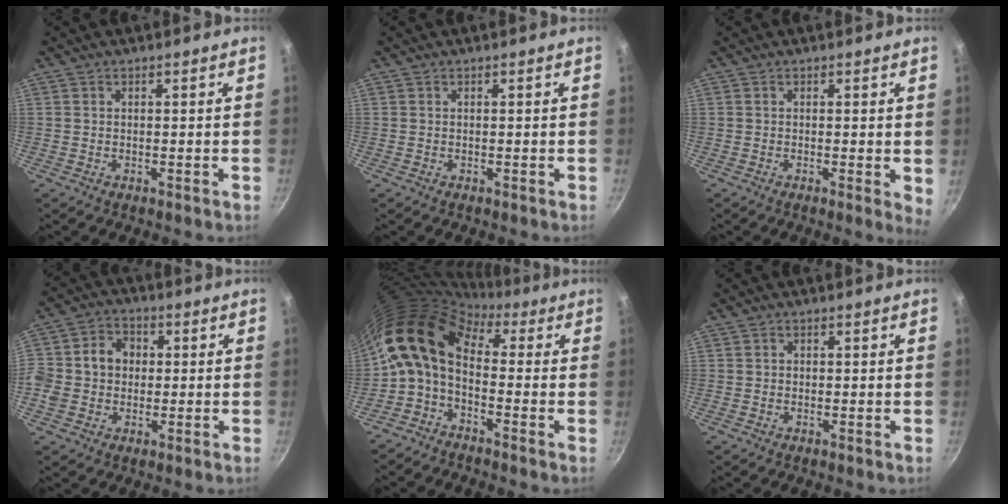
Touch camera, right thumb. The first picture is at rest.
{"total": 0.0}
{"total": 2.8, "force": [0.2, 0.8, 2.7], "torque": [-0.028, -0.007, -0.001]}
{"total": 9.5, "force": [0.5, 8.2, 4.7], "torque": [-0.058, 0.014, -0.009]}
{"total": 11.8, "force": [0.1, 7.4, 9.2], "torque": [-0.171, 0.030, -0.021]}
{"total": 0.8, "force": [0.0, 0.8, 0.3], "torque": [-0.002, 0.004, -0.001]}